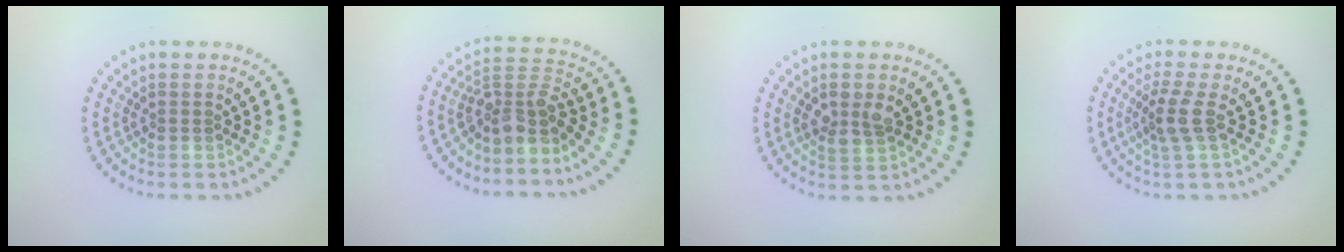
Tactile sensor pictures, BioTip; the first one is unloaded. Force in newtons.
{"total": 3.7, "press": 2.8, "slide": 2.3}
{"total": 2.4, "press": 2.4, "slide": 0.5}
{"total": 2.6, "press": 2.0, "slide": 1.7}